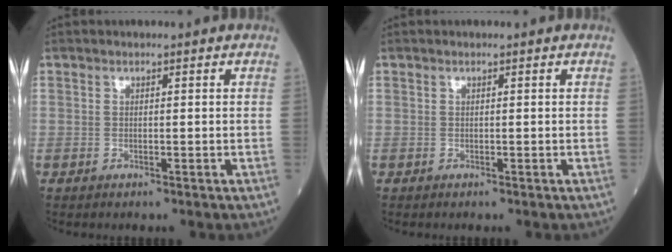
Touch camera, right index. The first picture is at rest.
{"total": 0.0}